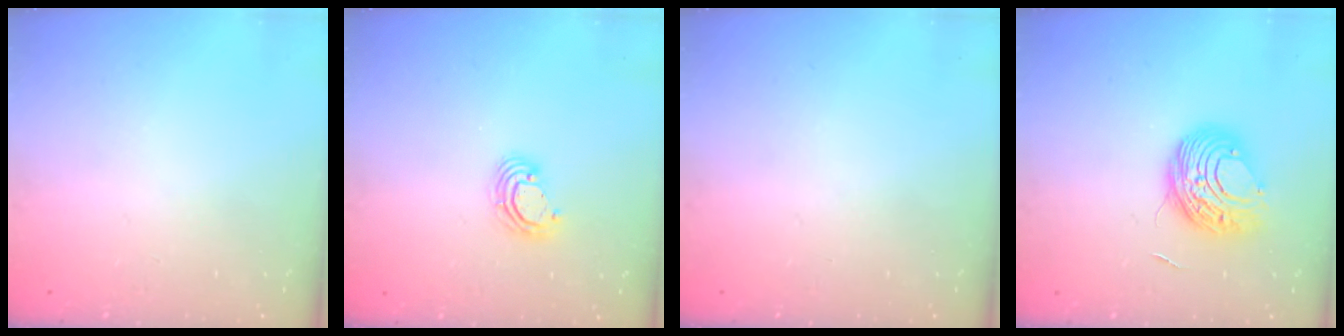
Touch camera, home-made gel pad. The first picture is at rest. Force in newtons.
{"total": 6.1, "press": 6.1, "slide": 0.5}
{"total": 0.0}
{"total": 9.4, "press": 9.4, "slide": 0.8}